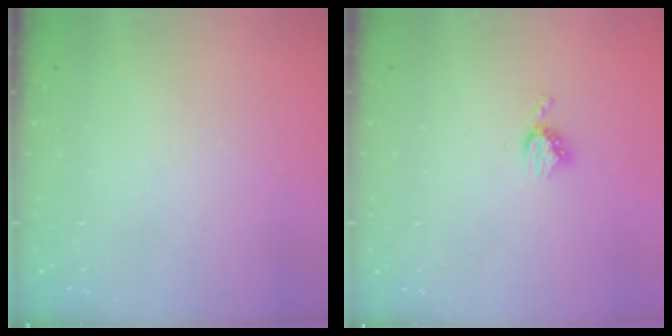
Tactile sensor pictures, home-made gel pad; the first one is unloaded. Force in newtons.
{"total": 4.6, "press": 4.6, "slide": 0.4}